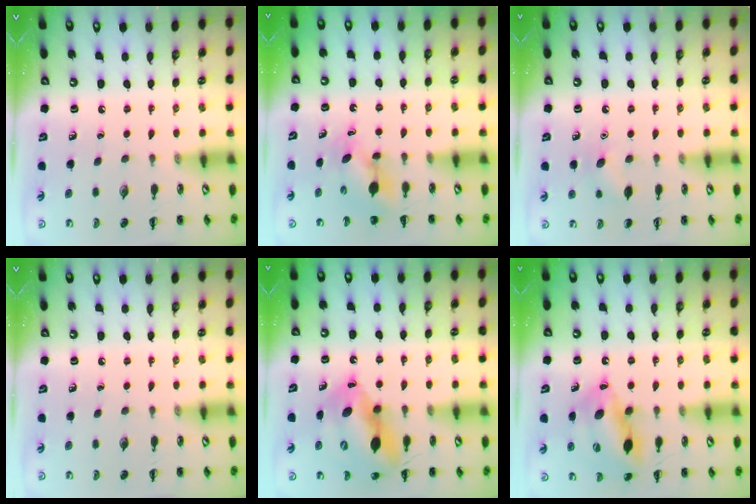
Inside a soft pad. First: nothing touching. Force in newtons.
{"total": 4.3, "press": 4.3, "slide": 0.6}
{"total": 6.1, "press": 5.9, "slide": 1.6}
{"total": 0.0}
{"total": 13.9, "press": 13.5, "slide": 3.6}
{"total": 15.9, "press": 15.6, "slide": 2.9}